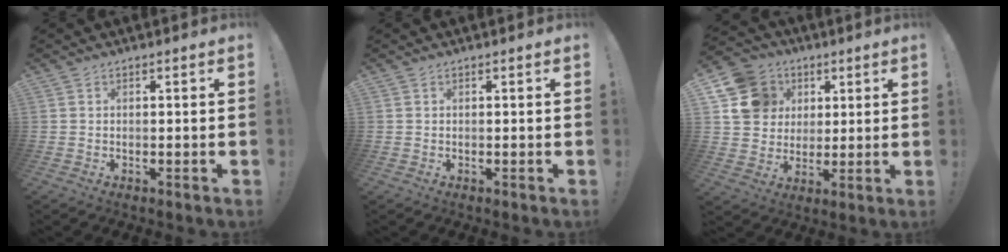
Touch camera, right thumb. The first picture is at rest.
{"total": 0.0}
{"total": 15.2, "force": [5.1, 13.2, 5.5], "torque": [-0.081, -0.012, 0.115]}